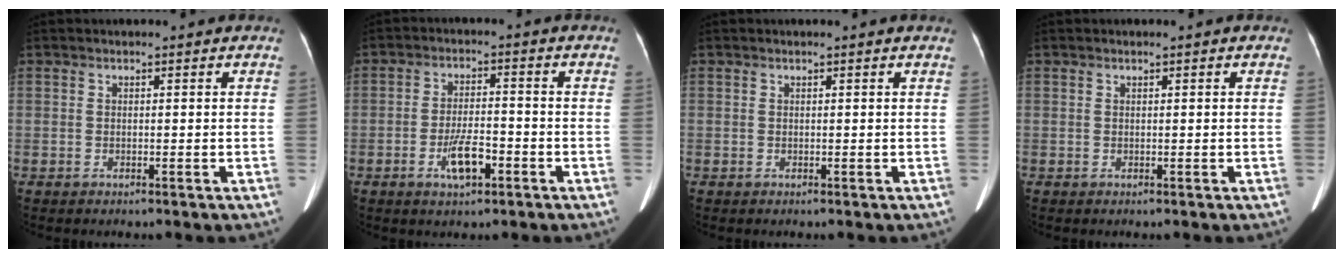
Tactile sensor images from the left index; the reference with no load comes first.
{"total": 5.3, "force": [-2.5, 1.6, 4.4], "torque": [-0.086, -0.001, -0.042]}
{"total": 0.0}
{"total": 0.0}